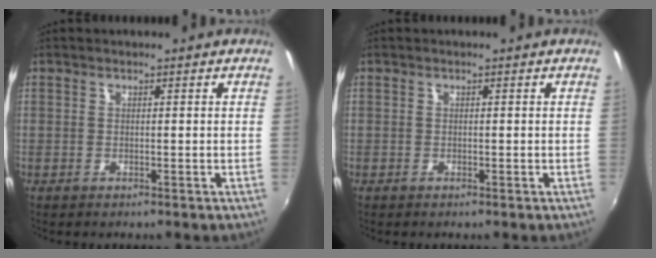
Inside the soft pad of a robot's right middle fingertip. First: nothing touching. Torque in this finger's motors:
{"motor_torque": [0.57, -1.40, -0.23, -0.14]}